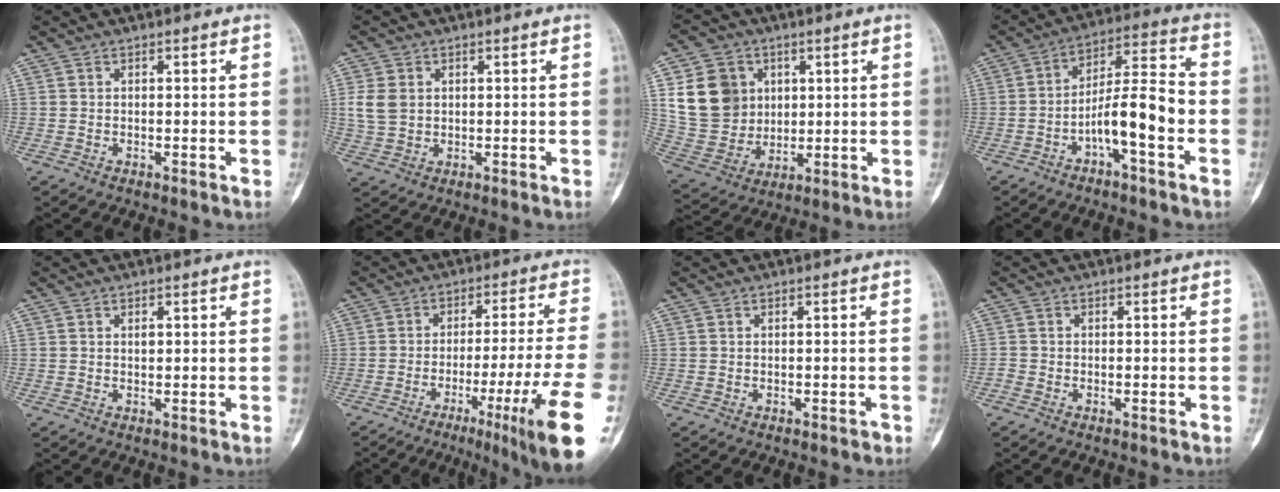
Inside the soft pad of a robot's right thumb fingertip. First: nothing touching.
{"total": 5.2, "force": [1.0, 4.1, 3.0], "torque": [-0.053, 0.000, 0.025]}
{"total": 14.2, "force": [3.8, 12.2, 6.1], "torque": [-0.091, -0.006, 0.086]}
{"total": 11.3, "force": [-3.8, 2.8, 10.3], "torque": [-0.178, 0.050, -0.063]}
{"total": 0.9, "force": [0.3, 0.5, 0.7], "torque": [-0.011, -0.001, 0.007]}
{"total": 18.0, "force": [-7.8, 0.3, 16.2], "torque": [-0.206, 0.010, -0.111]}
{"total": 0.7, "force": [-0.5, 0.4, 0.4], "torque": [-0.010, 0.004, -0.002]}
{"total": 0.7, "force": [-0.6, 0.3, 0.2], "torque": [-0.001, 0.002, -0.012]}